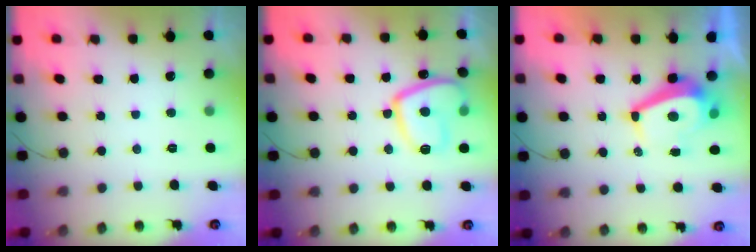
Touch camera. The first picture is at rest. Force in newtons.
{"total": 13.9, "press": 13.8, "slide": 1.4}
{"total": 6.1, "press": 6.1, "slide": 0.8}